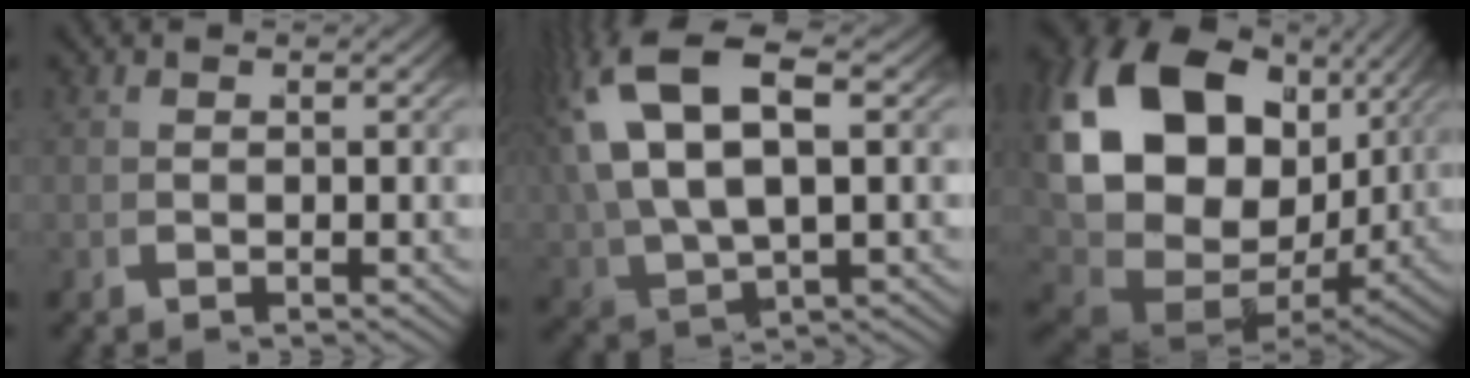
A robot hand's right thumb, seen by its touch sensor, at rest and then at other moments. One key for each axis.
{"total": 9.7, "fx": 1.7, "fy": 6.2, "fz": 7.3, "tx": -0.186, "ty": -0.018, "tz": 0.047}
{"total": 23.5, "fx": 1.9, "fy": 16.6, "fz": 16.5, "tx": -0.344, "ty": -0.029, "tz": 0.038}